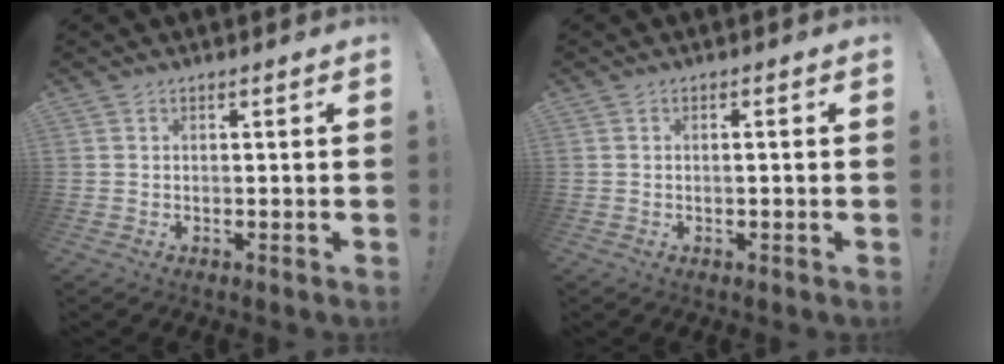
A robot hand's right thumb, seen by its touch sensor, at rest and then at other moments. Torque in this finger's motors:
{"motor_torque": [-0.06, -0.32, -0.11, 0.07, 0.06]}